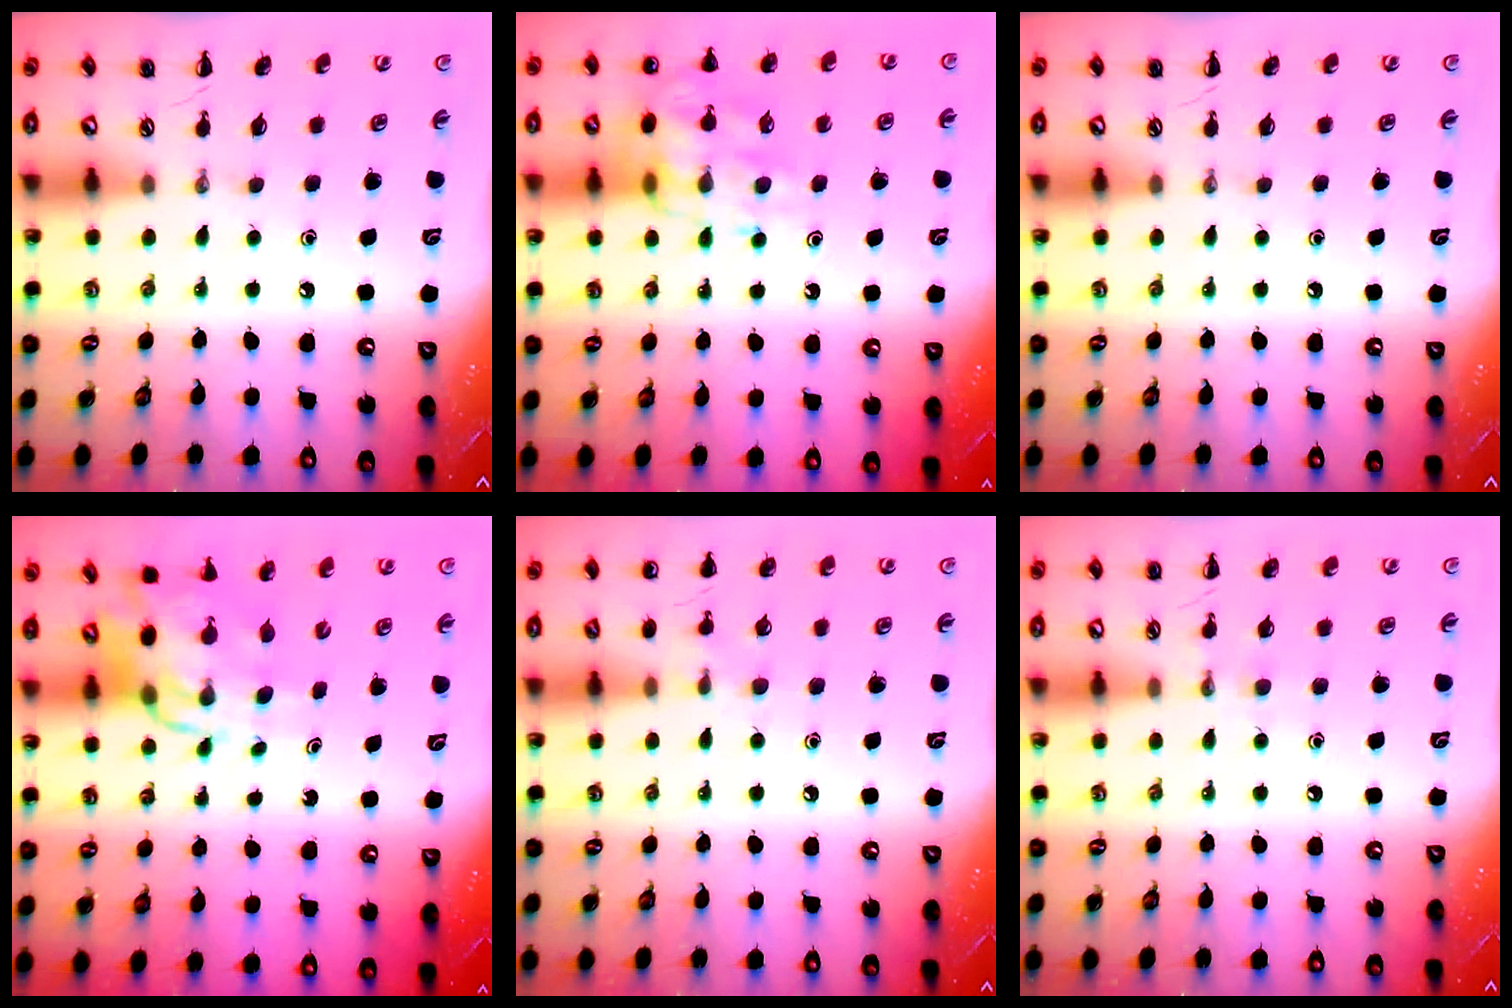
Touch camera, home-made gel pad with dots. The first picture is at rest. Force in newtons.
{"total": 18.2, "press": 18.1, "slide": 2.5}
{"total": 0.0}
{"total": 11.2, "press": 10.6, "slide": 3.6}
{"total": 6.4, "press": 6.0, "slide": 2.1}
{"total": 5.0, "press": 4.8, "slide": 1.4}